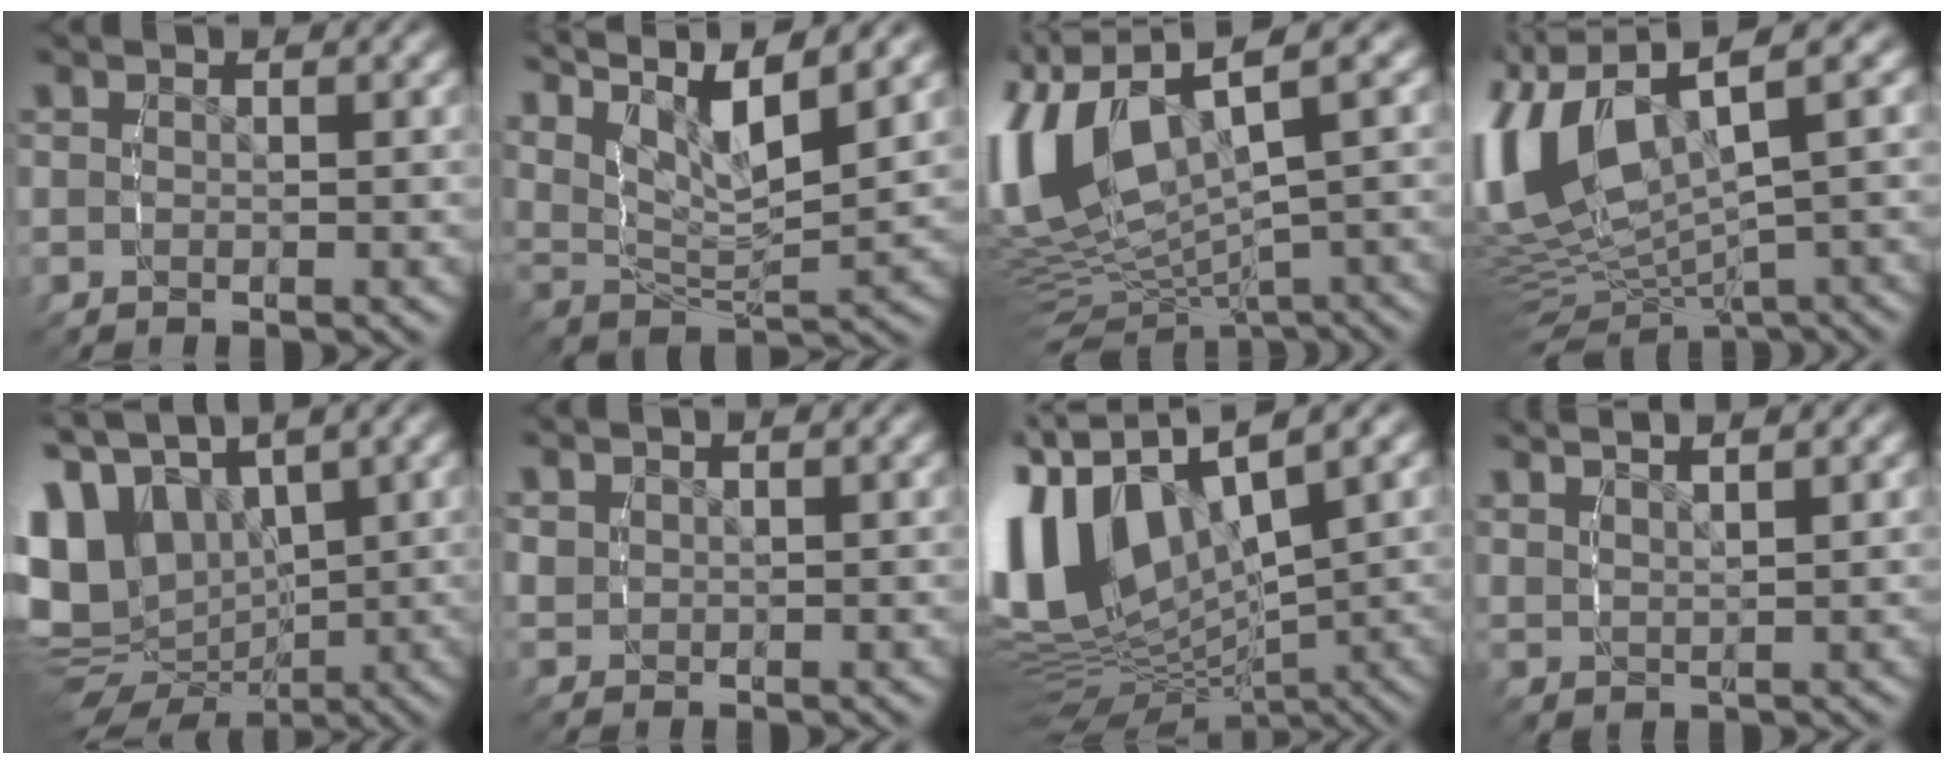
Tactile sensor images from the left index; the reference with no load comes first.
{"total": 10.9, "force": [6.2, 5.3, 7.1], "torque": [-0.126, 0.008, 0.098]}
{"total": 12.2, "force": [-0.4, 8.3, 8.9], "torque": [-0.194, -0.038, 0.015]}
{"total": 10.9, "force": [0.1, 7.3, 8.0], "torque": [-0.182, -0.032, 0.022]}
{"total": 13.7, "force": [-0.3, 11.2, 7.8], "torque": [-0.191, -0.052, 0.017]}
{"total": 1.1, "force": [0.8, 0.7, 0.3], "torque": [-0.008, -0.001, 0.026]}
{"total": 14.0, "force": [0.5, 10.1, 9.7], "torque": [-0.210, -0.026, 0.018]}
{"total": 3.4, "force": [3.0, 0.5, 1.5], "torque": [-0.026, 0.002, 0.061]}